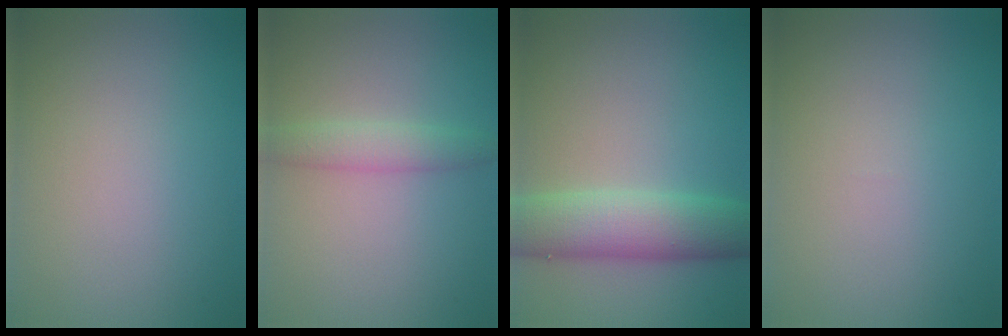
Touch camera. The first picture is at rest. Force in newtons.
{"total": 2.3, "press": 2.3, "slide": 0.2}
{"total": 6.4, "press": 6.4, "slide": 0.2}
{"total": 0.0}